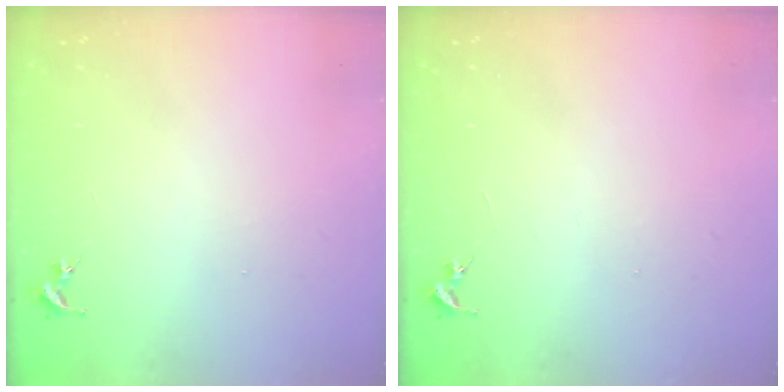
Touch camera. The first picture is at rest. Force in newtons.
{"total": 0.0}